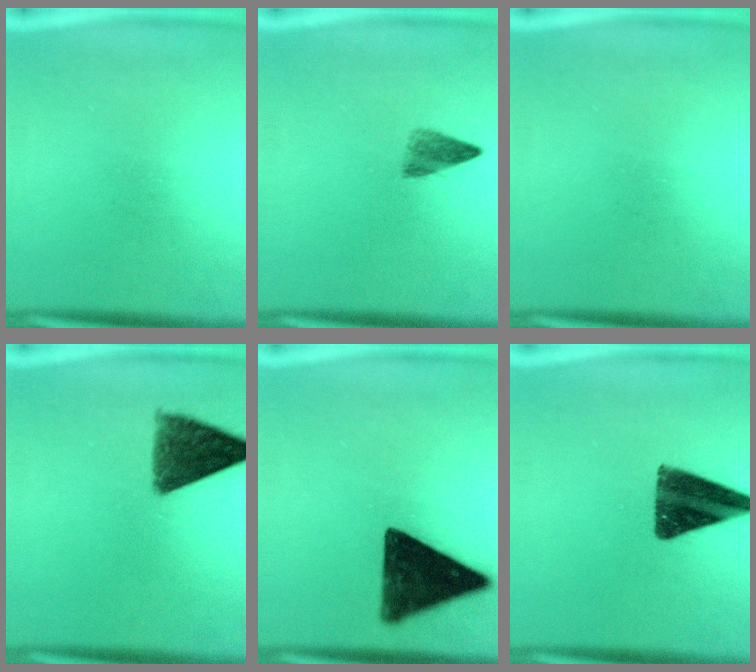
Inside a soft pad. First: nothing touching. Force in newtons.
{"total": 2.8}
{"total": 0.0}
{"total": 10.1}
{"total": 15.0}
{"total": 13.1}